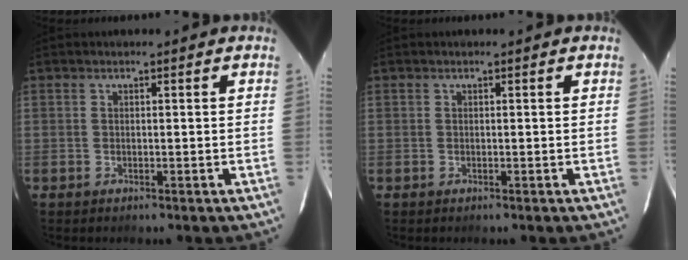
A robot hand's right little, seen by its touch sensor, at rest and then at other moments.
{"total": 0.0}